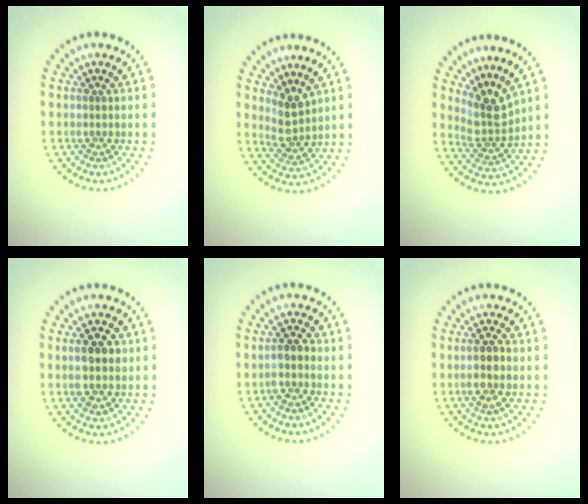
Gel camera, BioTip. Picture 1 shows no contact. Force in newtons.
{"total": 2.6, "press": 2.0, "slide": 1.6}
{"total": 3.2, "press": 2.2, "slide": 2.4}
{"total": 3.0, "press": 3.0, "slide": 0.2}
{"total": 1.9, "press": 1.7, "slide": 0.9}
{"total": 2.1, "press": 2.0, "slide": 0.6}